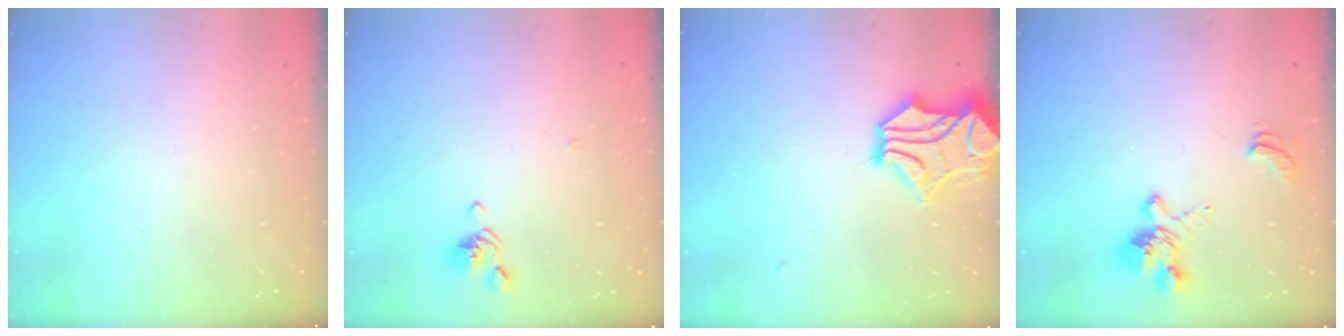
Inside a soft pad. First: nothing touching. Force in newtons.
{"total": 2.7, "press": 2.7, "slide": 0.6}
{"total": 6.9, "press": 6.6, "slide": 2.0}
{"total": 2.4, "press": 1.6, "slide": 1.8}